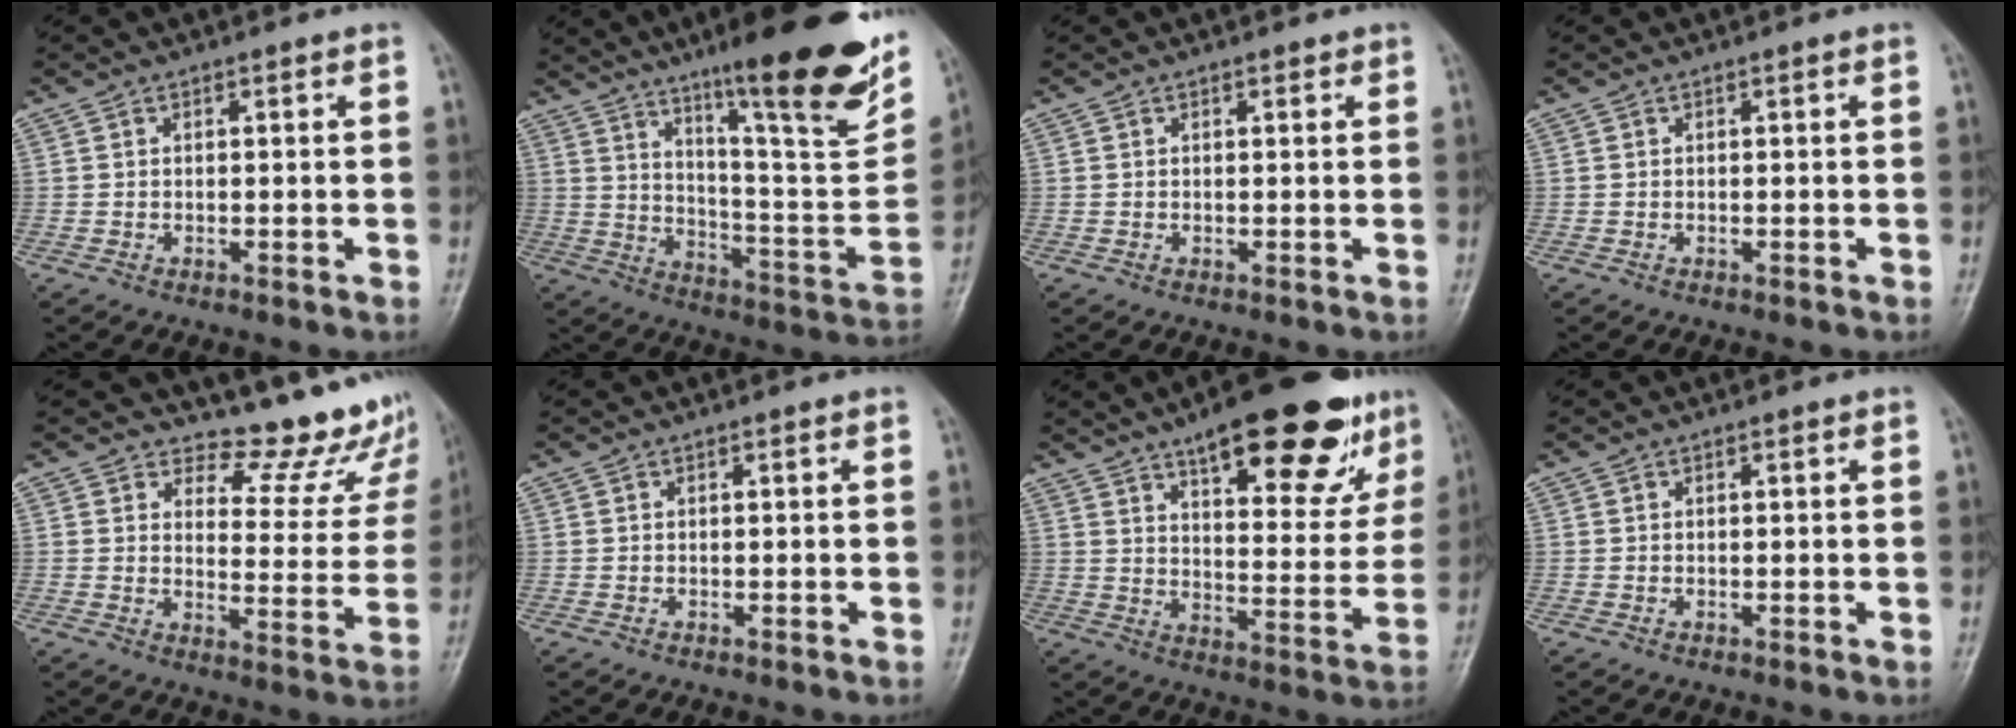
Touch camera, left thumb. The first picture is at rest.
{"total": 25.9, "force": [15.5, 4.6, 20.2], "torque": [-0.264, -0.064, 0.245]}
{"total": 0.9, "force": [0.6, 0.5, 0.4], "torque": [-0.003, -0.002, 0.005]}
{"total": 0.0}
{"total": 13.1, "force": [12.0, 4.2, 3.0], "torque": [0.003, -0.126, 0.135]}
{"total": 0.0}
{"total": 22.3, "force": [13.8, 7.8, 15.7], "torque": [-0.173, -0.043, 0.198]}
{"total": 0.0}